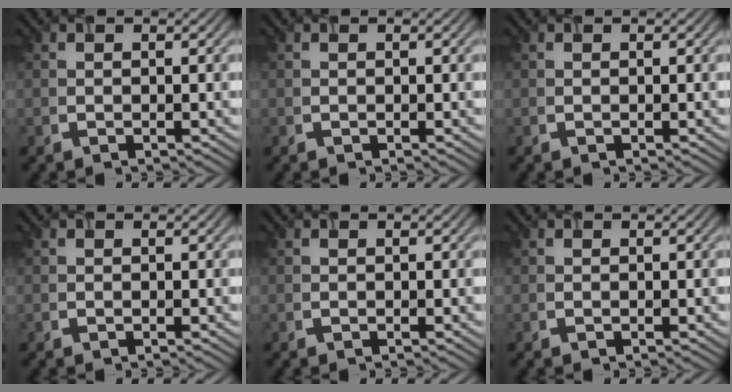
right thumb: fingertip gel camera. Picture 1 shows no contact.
{"total": 0.0}
{"total": 0.0}
{"total": 0.0}
{"total": 0.0}
{"total": 0.0}